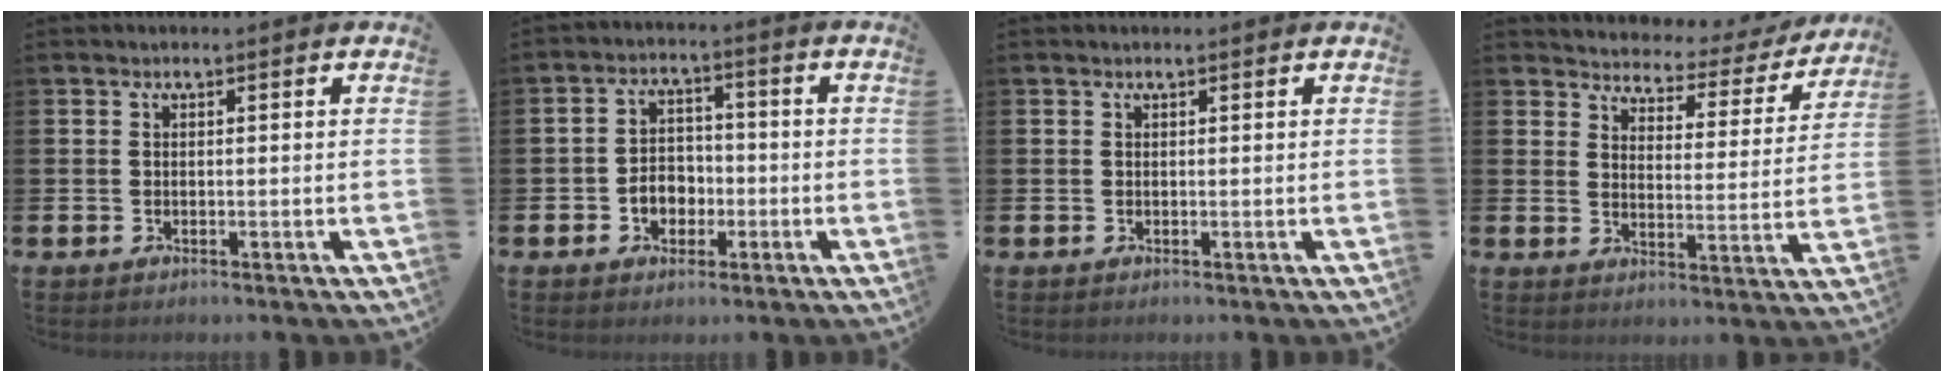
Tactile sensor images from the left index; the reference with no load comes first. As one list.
[{"total": 4.0, "force": [-1.4, 3.3, 1.7], "torque": [-0.032, 0.004, -0.034]}, {"total": 0.0}, {"total": 3.4, "force": [3.1, 1.4, 0.3], "torque": [-0.025, -0.035, 0.044]}]